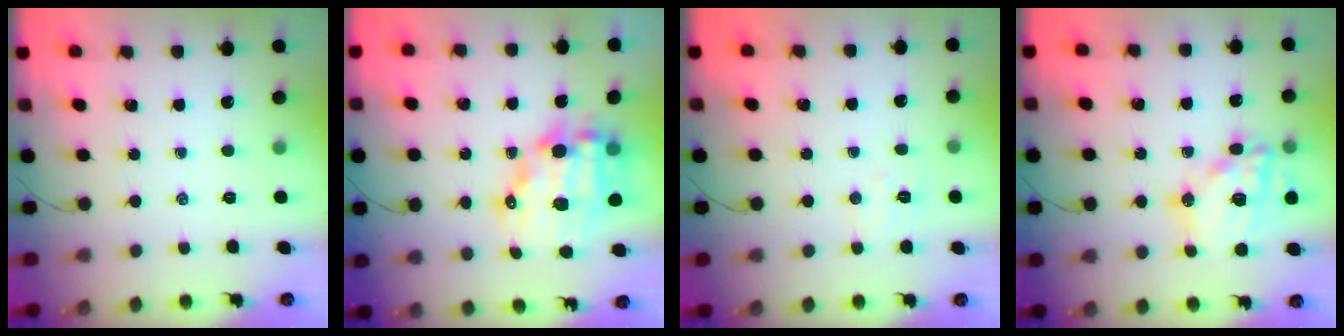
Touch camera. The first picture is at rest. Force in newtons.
{"total": 14.7, "press": 14.4, "slide": 3.0}
{"total": 3.8, "press": 3.7, "slide": 0.8}
{"total": 18.8, "press": 18.3, "slide": 3.9}